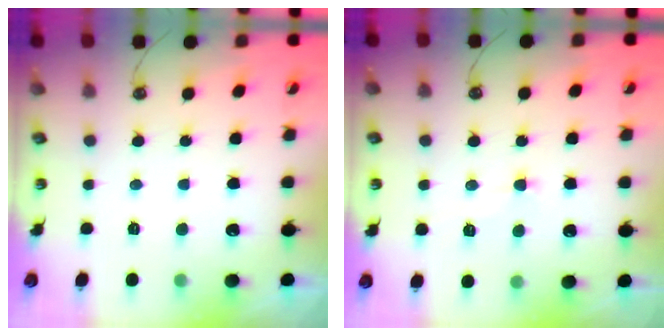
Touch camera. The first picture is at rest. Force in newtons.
{"total": 0.8, "press": 0.5, "slide": 0.6}